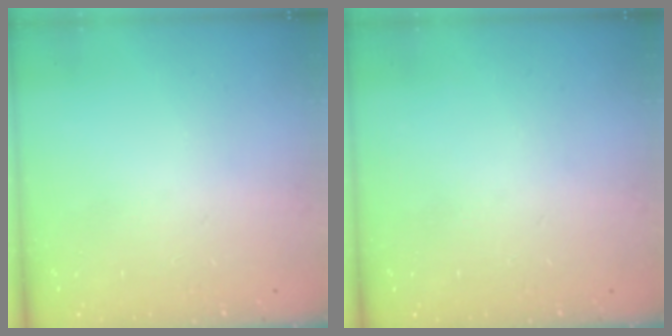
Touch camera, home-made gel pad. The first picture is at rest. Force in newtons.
{"total": 0.0}